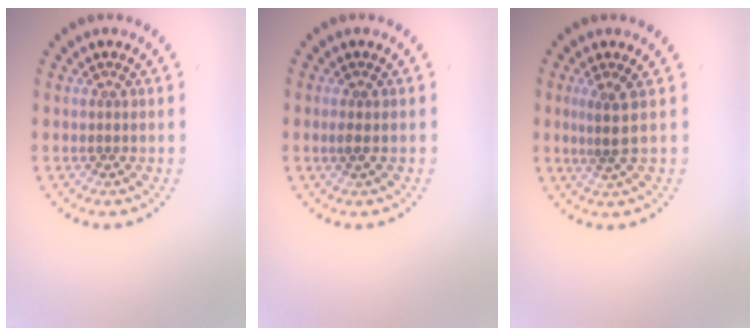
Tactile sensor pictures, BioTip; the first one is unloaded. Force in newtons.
{"total": 0.8, "press": 0.8, "slide": 0.2}
{"total": 1.9, "press": 1.2, "slide": 1.4}